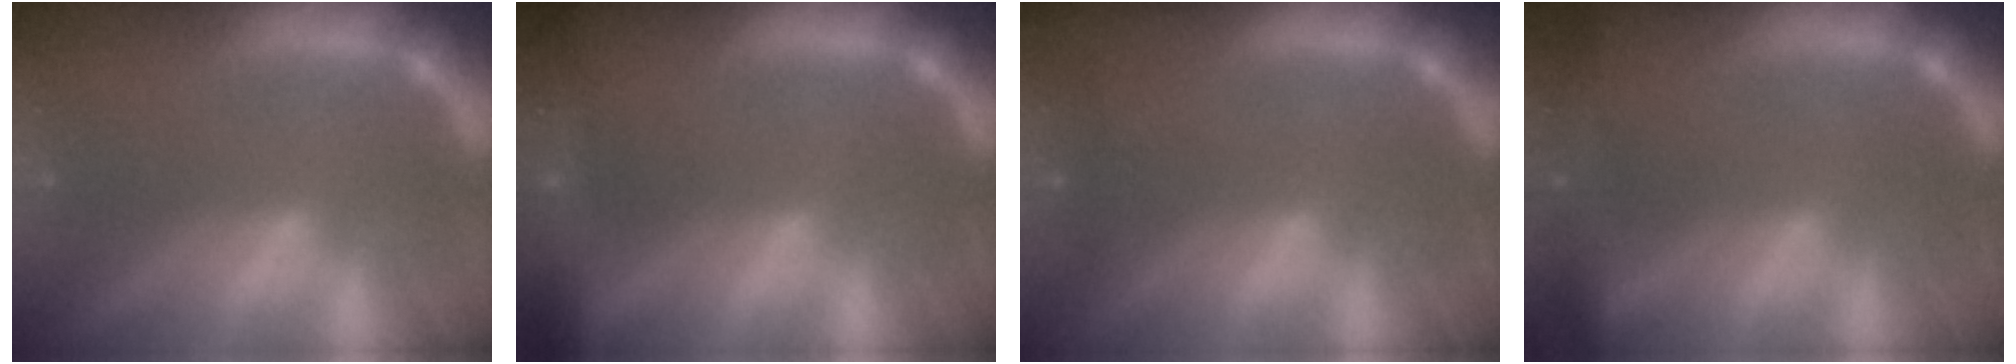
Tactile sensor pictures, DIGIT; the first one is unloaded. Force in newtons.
{"total": 9.0}
{"total": 0.9}
{"total": 5.0}